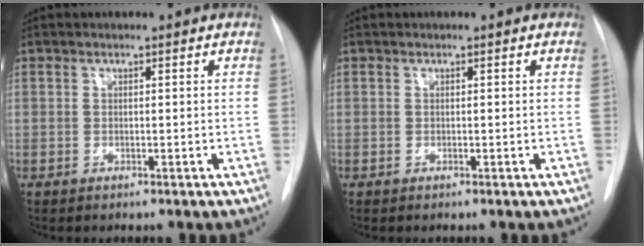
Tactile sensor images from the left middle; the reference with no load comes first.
{"total": 0.0}